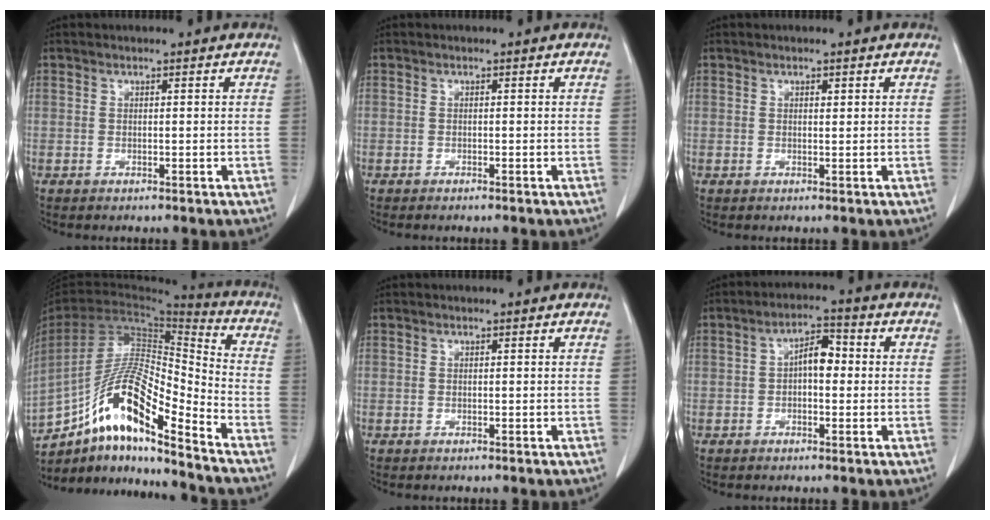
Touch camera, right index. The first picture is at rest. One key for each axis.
{"total": 0.7, "fx": -0.6, "fy": 0.0, "fz": 0.3, "tx": -0.009, "ty": -0.001, "tz": -0.008}
{"total": 0.6, "fx": 0.3, "fy": 0.3, "fz": 0.4, "tx": -0.008, "ty": -0.002, "tz": 0.005}
{"total": 16.5, "fx": -11.0, "fy": 2.2, "fz": 12.0, "tx": -0.224, "ty": 0.014, "tz": -0.195}
{"total": 0.0}
{"total": 4.7, "fx": 0.1, "fy": 2.2, "fz": 4.1, "tx": -0.070, "ty": 0.021, "tz": -0.002}